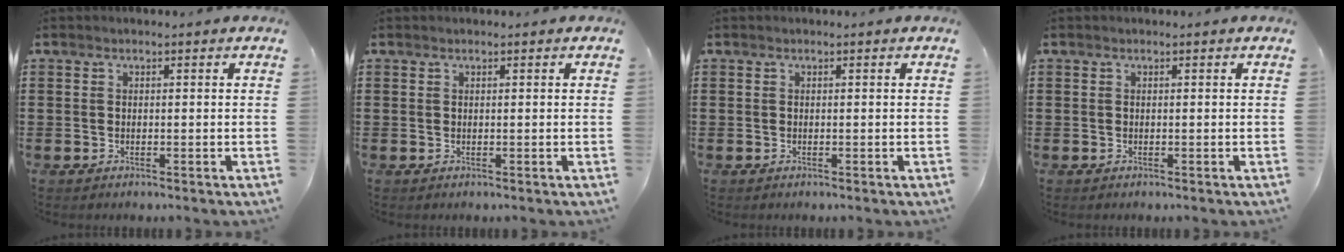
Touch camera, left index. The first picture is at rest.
{"total": 0.0}
{"total": 0.0}
{"total": 0.0}